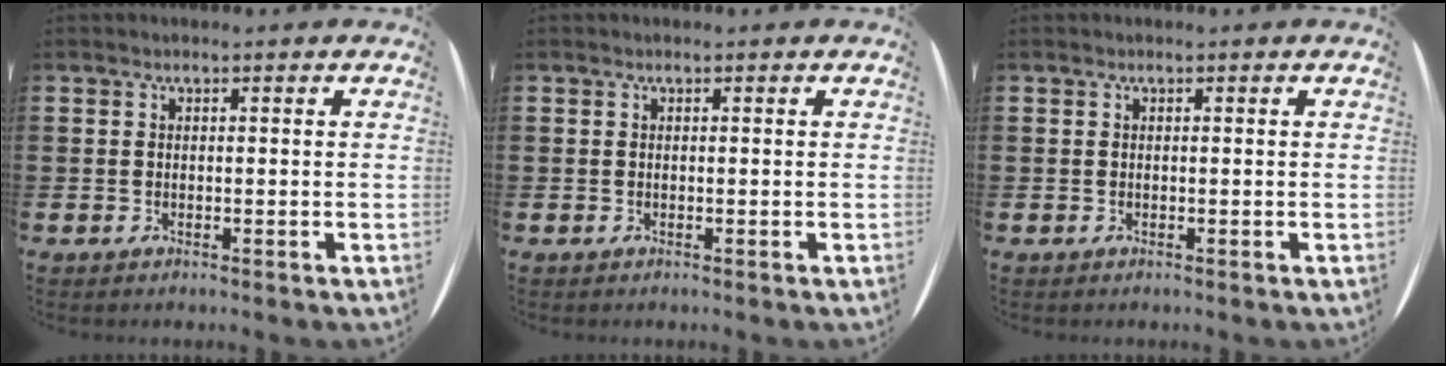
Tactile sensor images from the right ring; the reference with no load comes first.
{"total": 0.0}
{"total": 0.0}